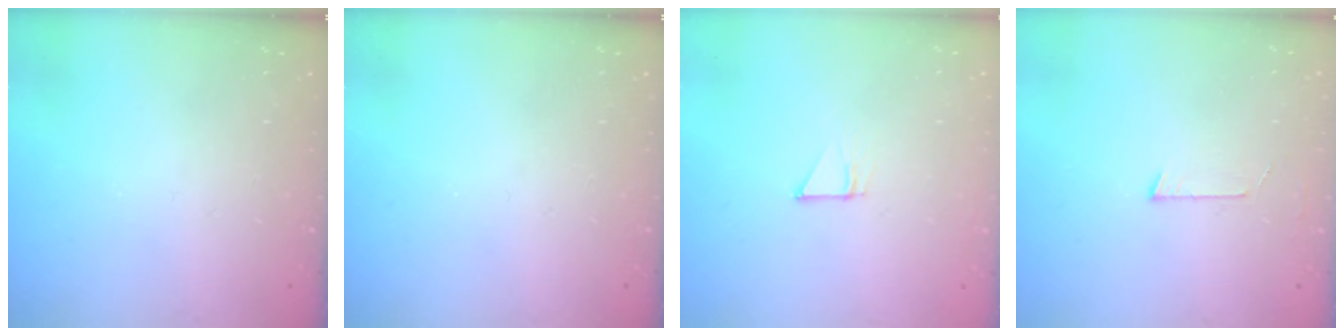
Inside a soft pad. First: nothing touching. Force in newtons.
{"total": 0.0}
{"total": 4.9, "press": 4.9, "slide": 0.3}
{"total": 2.7, "press": 2.7, "slide": 0.2}